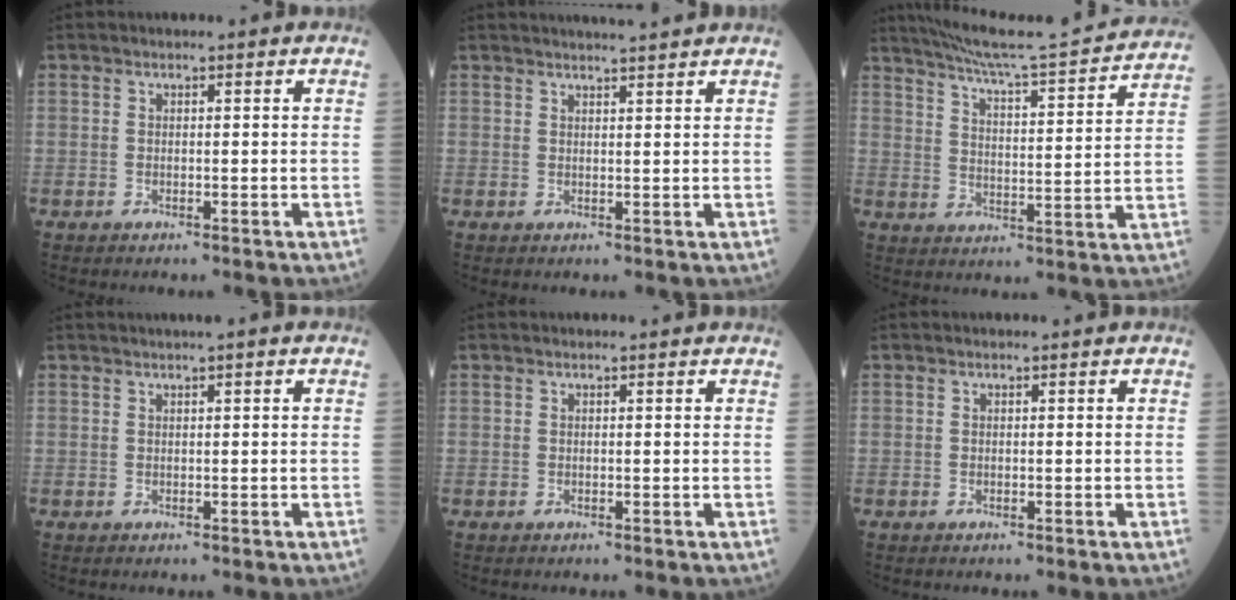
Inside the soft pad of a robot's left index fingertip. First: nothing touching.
{"total": 4.9, "force": [4.5, -0.4, 1.7], "torque": [-0.020, 0.019, 0.057]}
{"total": 21.1, "force": [19.6, -0.2, 7.8], "torque": [-0.129, -0.032, 0.260]}
{"total": 1.3, "force": [0.8, -0.1, 1.1], "torque": [-0.016, 0.009, 0.014]}
{"total": 1.3, "force": [-1.1, -0.1, -0.6], "torque": [0.006, 0.002, -0.019]}
{"total": 0.0}